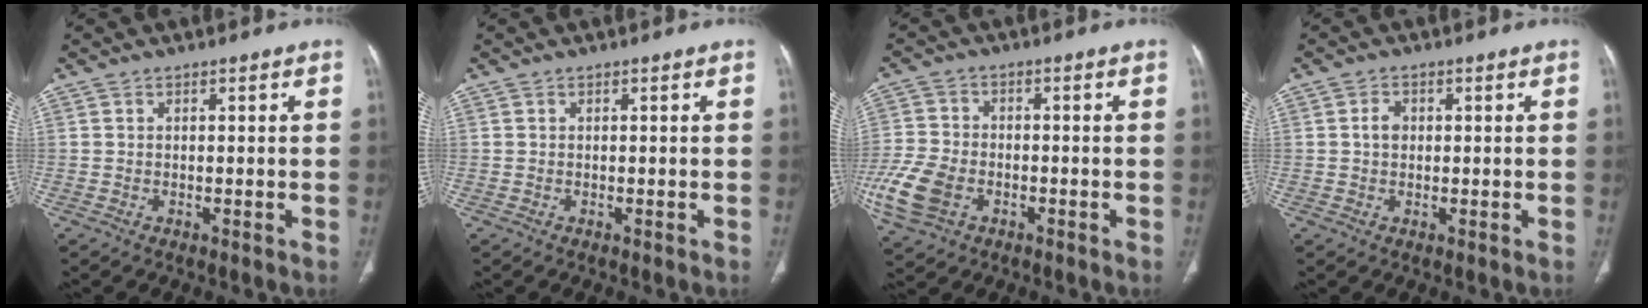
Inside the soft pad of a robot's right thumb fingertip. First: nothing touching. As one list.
[{"total": 0.0}, {"total": 10.8, "force": [-3.9, 7.4, 6.9], "torque": [-0.159, 0.004, -0.075]}, {"total": 2.3, "force": [0.3, 1.8, 1.5], "torque": [-0.021, 0.006, 0.003]}]